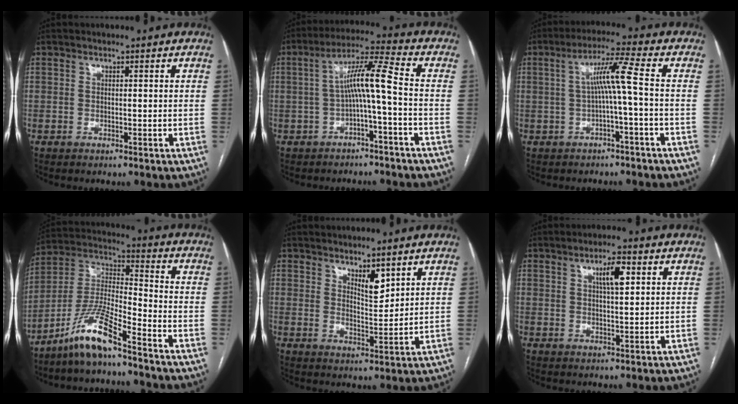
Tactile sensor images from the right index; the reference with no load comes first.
{"total": 7.9, "force": [-1.2, 0.0, 7.8], "torque": [-0.134, 0.032, -0.020]}
{"total": 6.2, "force": [-0.4, -0.8, 6.1], "torque": [-0.106, 0.023, -0.002]}
{"total": 10.7, "force": [-8.0, 0.6, 7.0], "torque": [-0.151, -0.004, -0.158]}
{"total": 4.5, "force": [3.0, 1.4, 3.0], "torque": [-0.051, -0.010, 0.055]}
{"total": 4.7, "force": [1.9, 1.0, 4.2], "torque": [-0.072, 0.005, 0.034]}